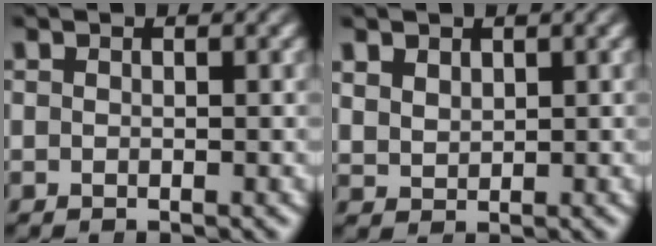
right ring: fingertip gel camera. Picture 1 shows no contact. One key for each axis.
{"total": 2.0, "fx": 1.5, "fy": 1.3, "fz": 0.5, "tx": -0.013, "ty": -0.002, "tz": 0.037}